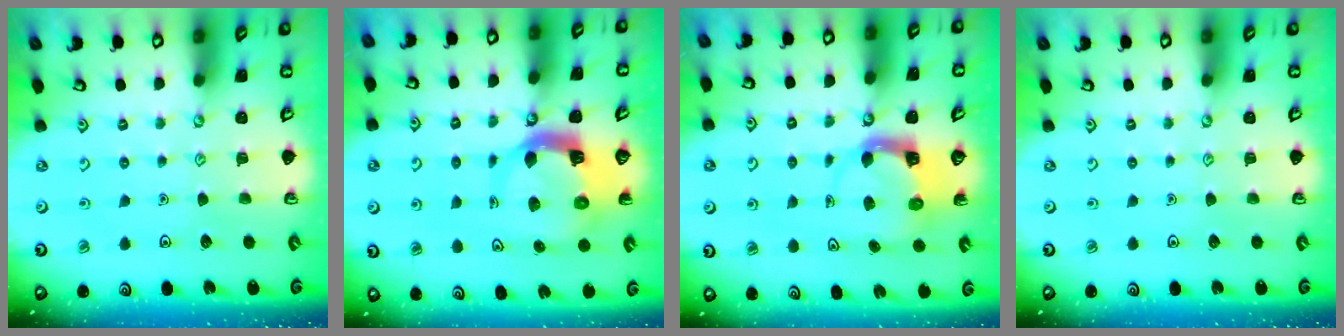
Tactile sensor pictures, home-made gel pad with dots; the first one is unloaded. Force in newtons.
{"total": 7.1, "press": 7.1, "slide": 1.0}
{"total": 3.8, "press": 3.8, "slide": 0.5}
{"total": 0.0}